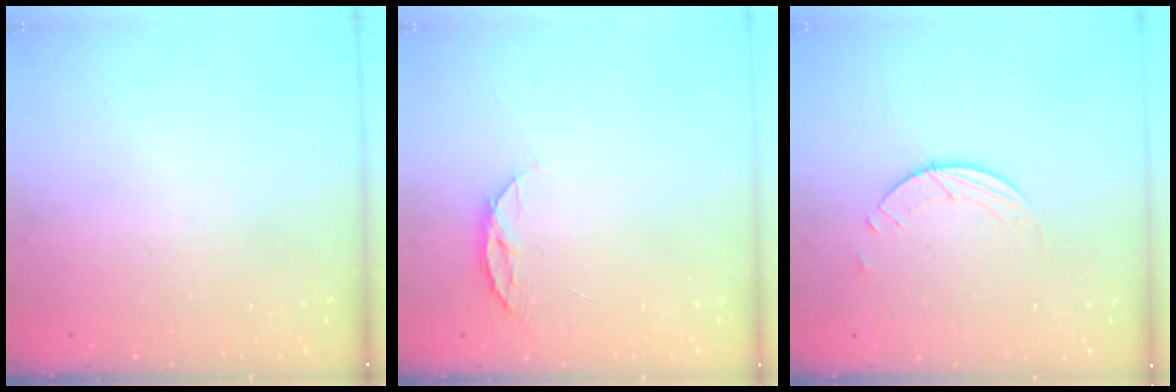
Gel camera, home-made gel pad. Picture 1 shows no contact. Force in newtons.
{"total": 4.4, "press": 4.3, "slide": 0.5}
{"total": 2.5, "press": 2.4, "slide": 0.2}